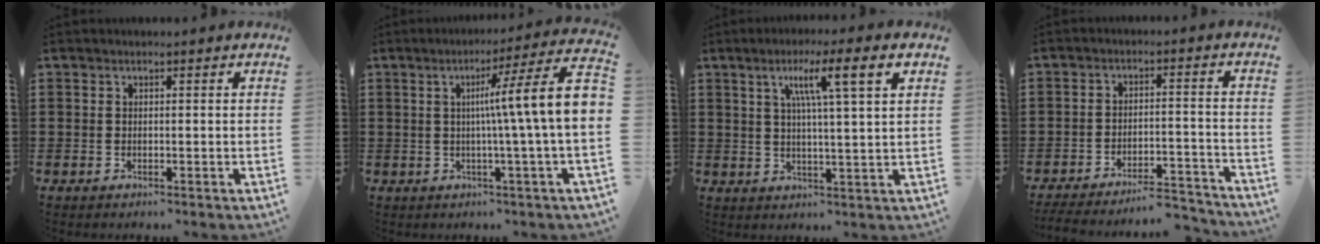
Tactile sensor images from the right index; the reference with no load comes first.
{"total": 10.0, "force": [1.0, -0.6, 10.0], "torque": [-0.167, -0.020, 0.007]}
{"total": 7.7, "force": [3.1, 0.1, 7.1], "torque": [-0.138, 0.001, 0.045]}
{"total": 5.7, "force": [-5.5, 0.5, 1.4], "torque": [-0.026, 0.006, -0.109]}